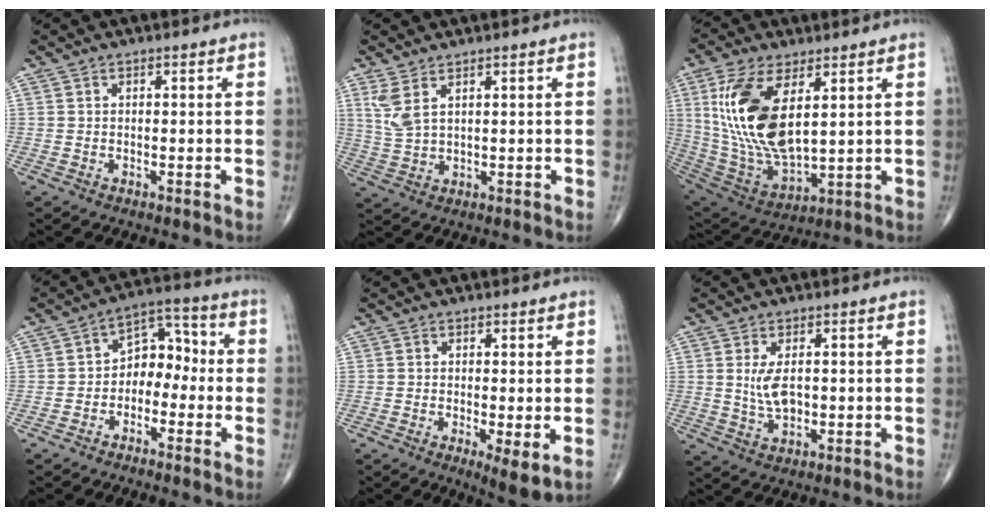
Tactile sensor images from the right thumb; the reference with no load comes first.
{"total": 4.7, "force": [2.4, 1.7, 3.6], "torque": [-0.085, -0.007, 0.061]}
{"total": 19.4, "force": [5.2, 9.0, 16.3], "torque": [-0.330, -0.028, 0.111]}
{"total": 7.8, "force": [-1.9, 5.5, 5.2], "torque": [-0.048, 0.046, -0.046]}
{"total": 4.6, "force": [-0.8, 1.2, 4.4], "torque": [-0.073, -0.018, -0.015]}
{"total": 4.9, "force": [0.5, 2.5, 4.2], "torque": [-0.081, -0.011, 0.016]}